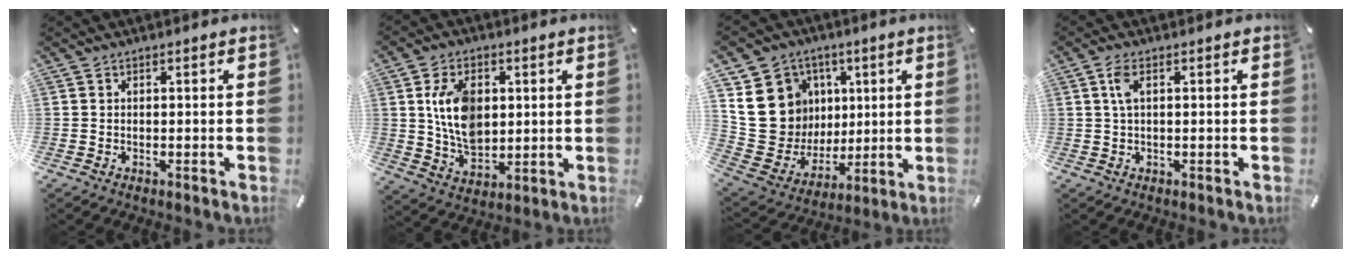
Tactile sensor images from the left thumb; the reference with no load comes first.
{"total": 11.5, "force": [2.6, 8.0, 7.8], "torque": [-0.168, 0.005, 0.049]}
{"total": 17.1, "force": [4.7, 15.8, 4.8], "torque": [-0.071, -0.033, 0.113]}
{"total": 3.2, "force": [0.9, 1.0, 3.0], "torque": [-0.070, 0.004, 0.011]}